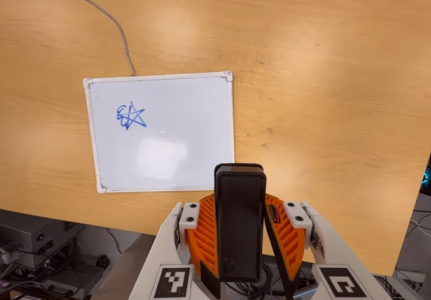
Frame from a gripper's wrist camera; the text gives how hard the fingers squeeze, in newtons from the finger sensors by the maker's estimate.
{"total": 5.8, "left": 4.2, "right": 7.5}